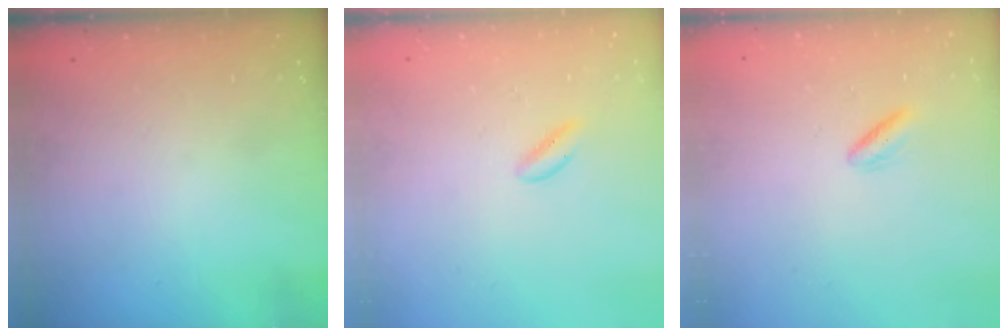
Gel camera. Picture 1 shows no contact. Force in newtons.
{"total": 1.4, "press": 1.2, "slide": 0.6}
{"total": 2.7, "press": 2.5, "slide": 1.2}